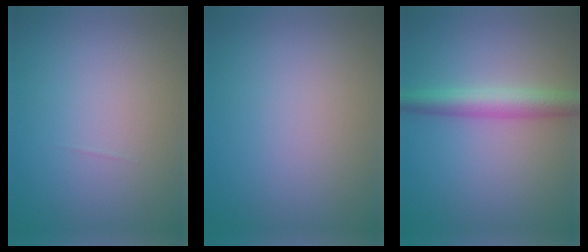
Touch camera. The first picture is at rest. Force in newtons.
{"total": 0.0}
{"total": 3.7, "press": 3.7, "slide": 0.1}